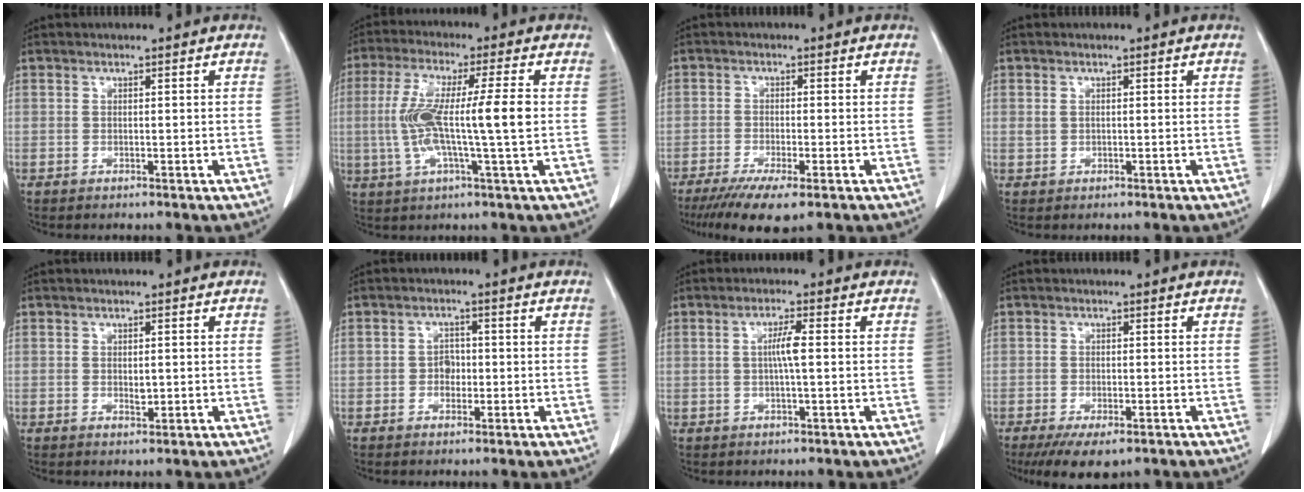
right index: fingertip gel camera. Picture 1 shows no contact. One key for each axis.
{"total": 12.0, "fx": -0.1, "fy": 0.5, "fz": 12.0, "tx": -0.238, "ty": 0.009, "tz": -0.006}
{"total": 7.3, "fx": -4.8, "fy": 1.2, "fz": 5.3, "tx": -0.086, "ty": -0.018, "tz": -0.076}
{"total": 0.9, "fx": 0.3, "fy": 0.7, "fz": 0.5, "tx": -0.012, "ty": 0.005, "tz": 0.008}
{"total": 1.3, "fx": 0.1, "fy": 0.6, "fz": 1.2, "tx": -0.020, "ty": -0.004, "tz": 0.004}
{"total": 2.4, "fx": -0.4, "fy": 1.8, "fz": 1.4, "tx": -0.018, "ty": 0.007, "tz": -0.007}
{"total": 3.2, "fx": 0.2, "fy": 0.1, "fz": 3.2, "tx": -0.063, "ty": 0.002, "tz": 0.002}
{"total": 6.1, "fx": -4.1, "fy": 2.5, "fz": 3.8, "tx": -0.058, "ty": -0.010, "tz": -0.064}